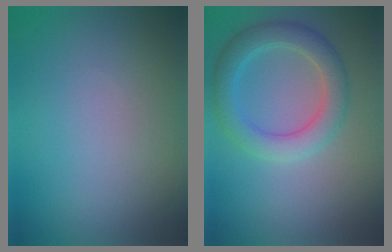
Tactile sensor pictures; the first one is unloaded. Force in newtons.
{"total": 4.3, "press": 4.2, "slide": 0.1}